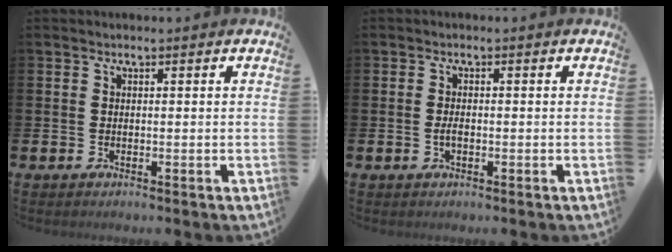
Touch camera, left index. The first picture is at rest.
{"total": 1.4, "force": [-0.3, 0.6, 1.2], "torque": [-0.022, 0.001, -0.007]}